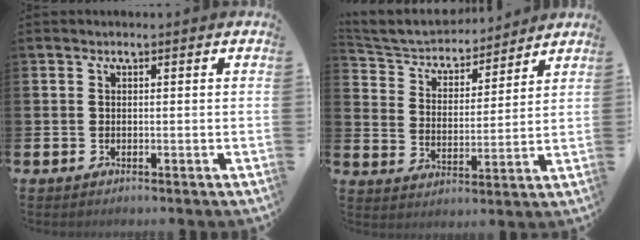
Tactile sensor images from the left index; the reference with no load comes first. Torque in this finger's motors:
{"motor_torque": [1.07, -1.07, 0.12, 0.07]}